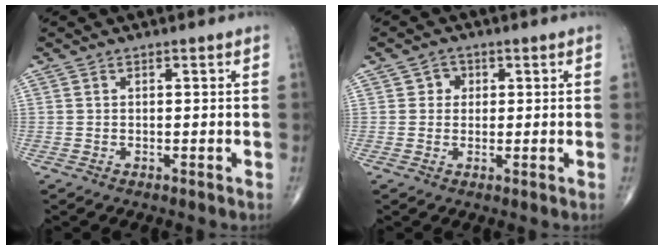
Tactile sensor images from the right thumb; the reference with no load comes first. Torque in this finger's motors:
{"motor_torque": [-0.19, -0.19, -0.12, -0.03, 0.00]}